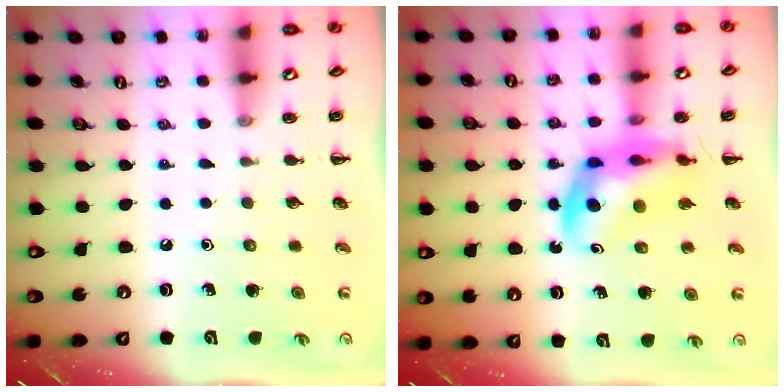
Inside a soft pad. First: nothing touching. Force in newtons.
{"total": 12.4, "press": 11.9, "slide": 3.4}